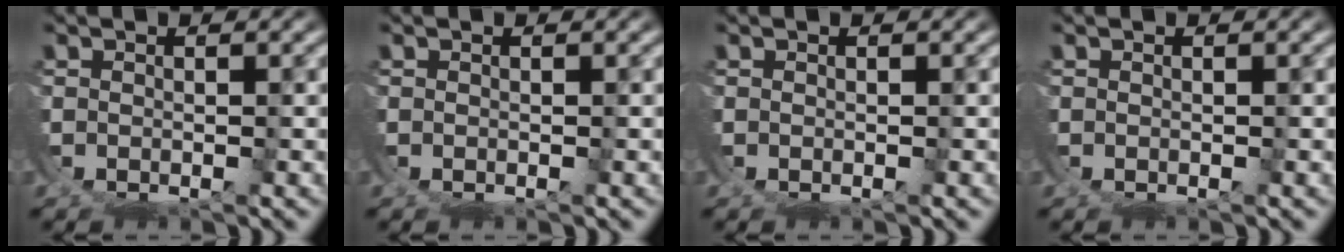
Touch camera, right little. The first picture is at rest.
{"total": 0.0}
{"total": 0.0}
{"total": 0.0}